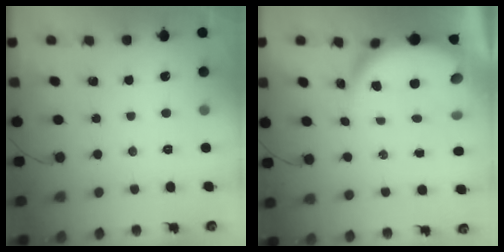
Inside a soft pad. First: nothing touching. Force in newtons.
{"total": 7.8, "press": 7.7, "slide": 1.0}